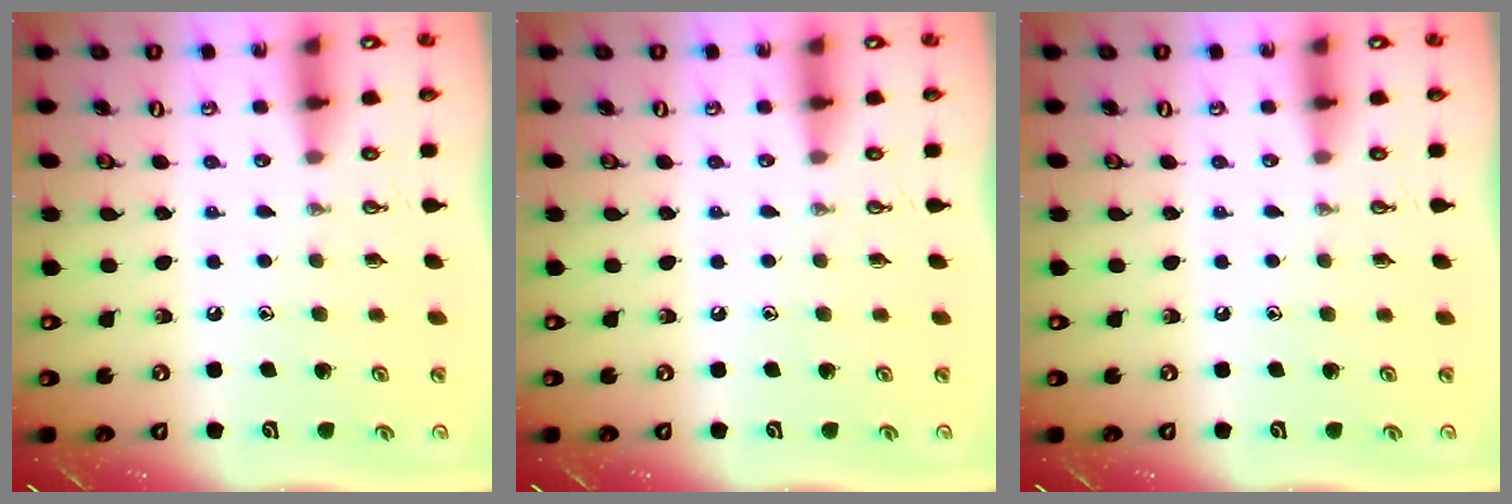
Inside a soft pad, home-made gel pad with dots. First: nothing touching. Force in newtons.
{"total": 0.0}
{"total": 0.0}